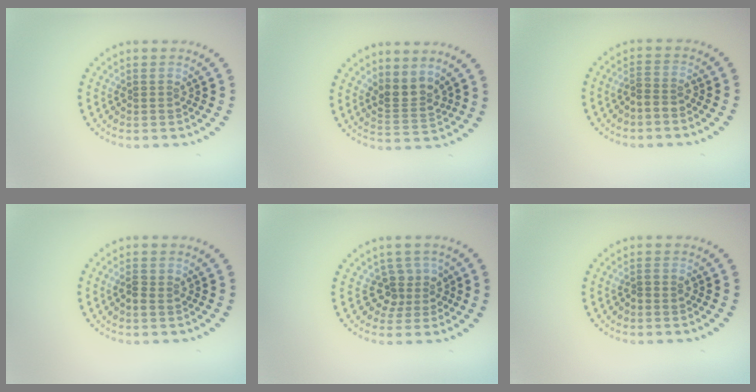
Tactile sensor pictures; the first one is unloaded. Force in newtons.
{"total": 2.6, "press": 2.0, "slide": 1.6}
{"total": 1.5, "press": 1.3, "slide": 0.8}
{"total": 1.4, "press": 1.4, "slide": 0.1}
{"total": 2.7, "press": 2.0, "slide": 1.8}
{"total": 0.6, "press": 0.4, "slide": 0.5}